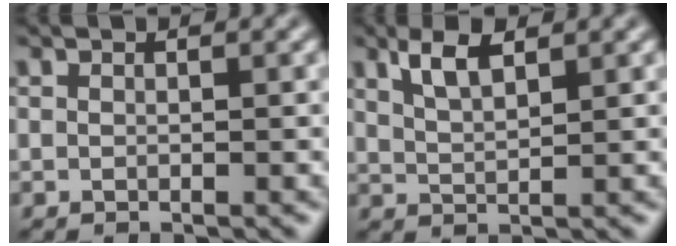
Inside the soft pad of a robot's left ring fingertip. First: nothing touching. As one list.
[{"total": 3.2, "force": [2.1, 1.0, 2.2], "torque": [-0.046, 0.000, 0.041]}]